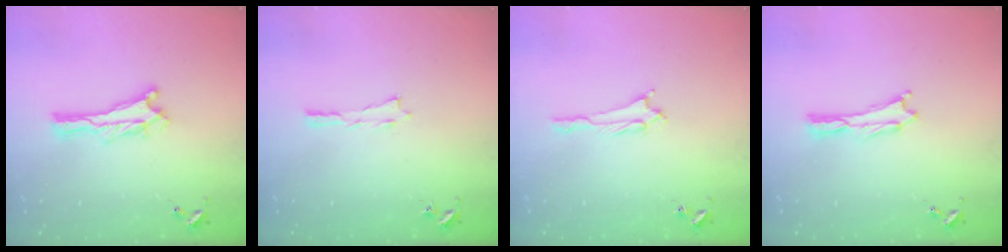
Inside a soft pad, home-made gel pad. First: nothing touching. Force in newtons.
{"total": 0.0}
{"total": 1.7, "press": 1.7, "slide": 0.3}
{"total": 0.0}